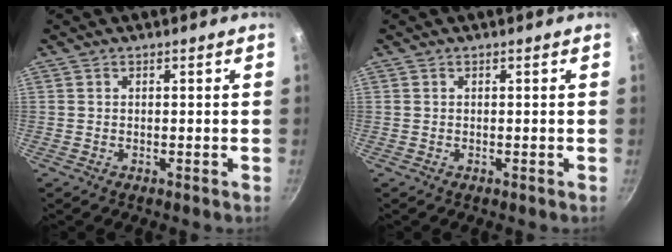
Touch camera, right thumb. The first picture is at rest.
{"total": 0.0}